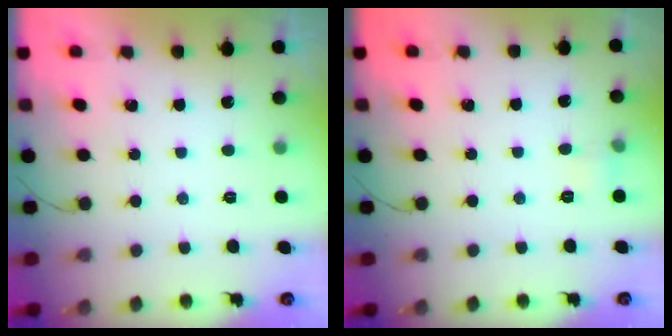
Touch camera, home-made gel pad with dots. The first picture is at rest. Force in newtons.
{"total": 3.8, "press": 3.6, "slide": 1.2}